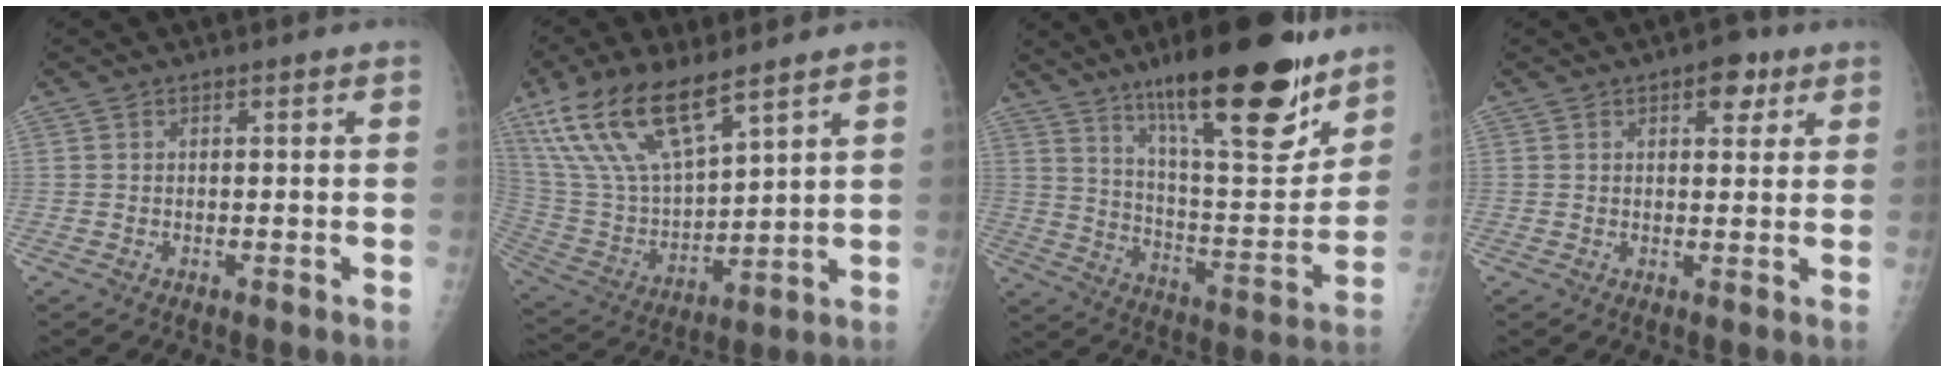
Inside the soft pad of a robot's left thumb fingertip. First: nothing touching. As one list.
[{"total": 17.5, "force": [11.3, 6.0, 11.9], "torque": [-0.222, -0.042, 0.232]}, {"total": 25.3, "force": [16.8, 6.5, 17.8], "torque": [-0.238, -0.083, 0.272]}, {"total": 4.8, "force": [2.6, 2.6, 3.1], "torque": [-0.018, -0.007, 0.029]}]